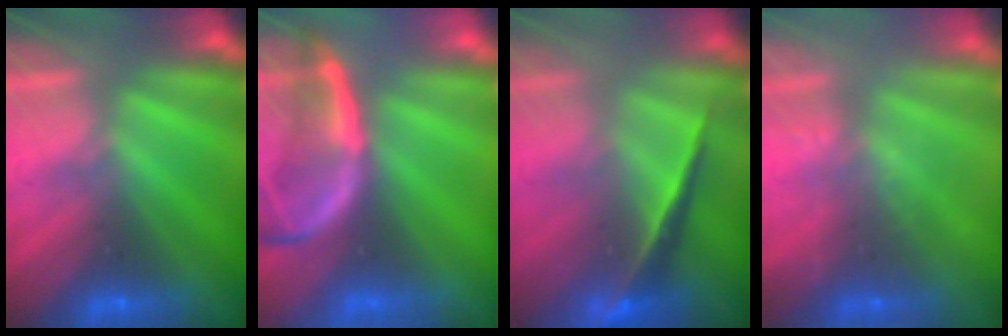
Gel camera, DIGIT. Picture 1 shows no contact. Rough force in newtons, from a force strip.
{"total": 2.1}
{"total": 2.0}
{"total": 2.2}